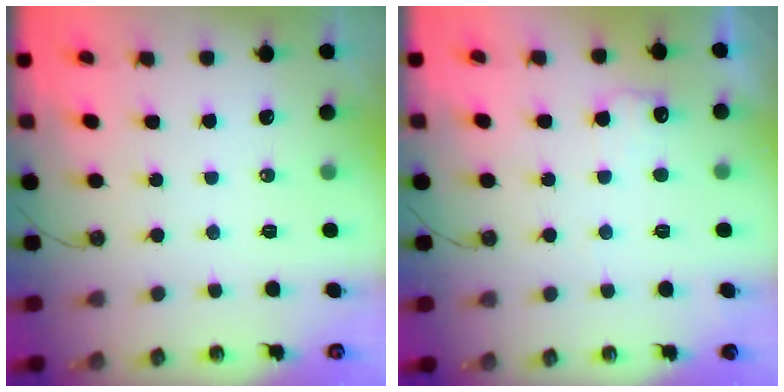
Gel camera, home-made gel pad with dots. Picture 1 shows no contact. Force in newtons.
{"total": 7.5, "press": 7.5, "slide": 0.5}